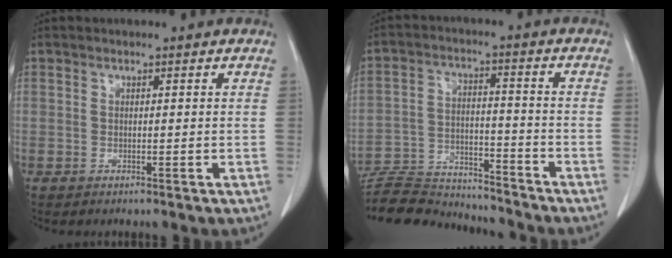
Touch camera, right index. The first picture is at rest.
{"total": 13.9, "force": [-13.5, 2.0, 2.5], "torque": [-0.037, 0.014, -0.220]}